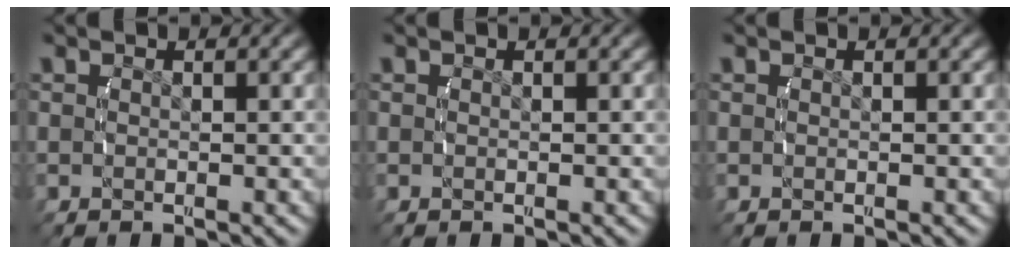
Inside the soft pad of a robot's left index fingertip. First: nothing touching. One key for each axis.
{"total": 0.0}
{"total": 0.0}